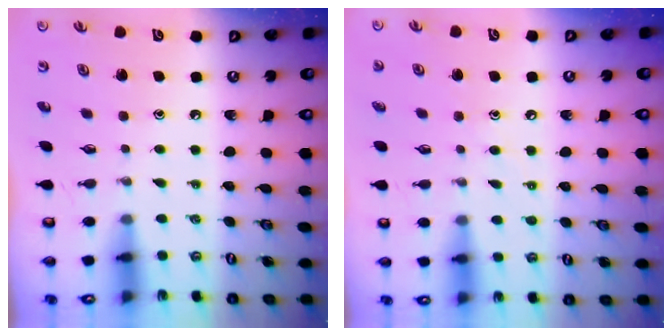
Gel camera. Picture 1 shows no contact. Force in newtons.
{"total": 7.1, "press": 7.1, "slide": 0.8}